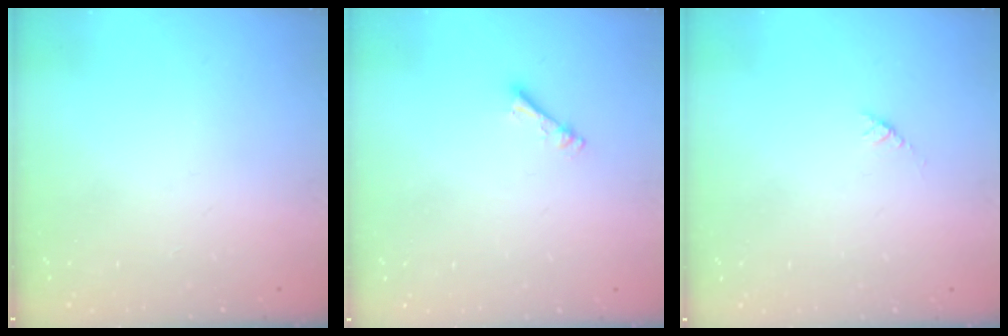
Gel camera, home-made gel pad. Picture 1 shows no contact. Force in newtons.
{"total": 2.7, "press": 2.7, "slide": 0.4}
{"total": 2.7, "press": 2.6, "slide": 0.4}